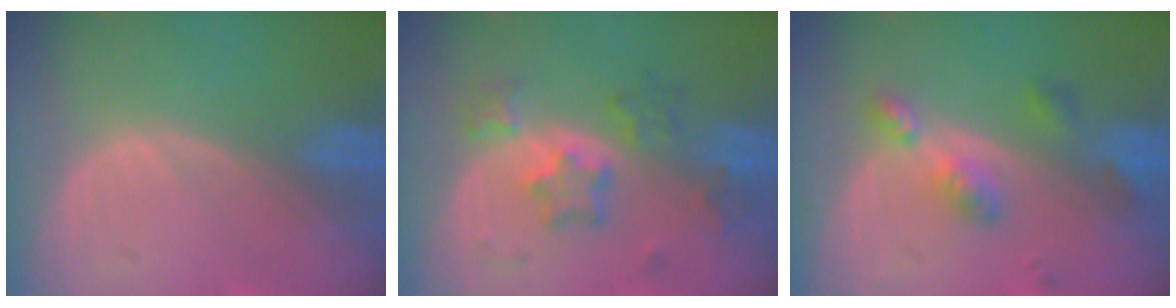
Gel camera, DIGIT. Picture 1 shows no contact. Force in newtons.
{"total": 5.9, "press": 5.9, "slide": 0.8}
{"total": 4.7, "press": 4.7, "slide": 0.2}